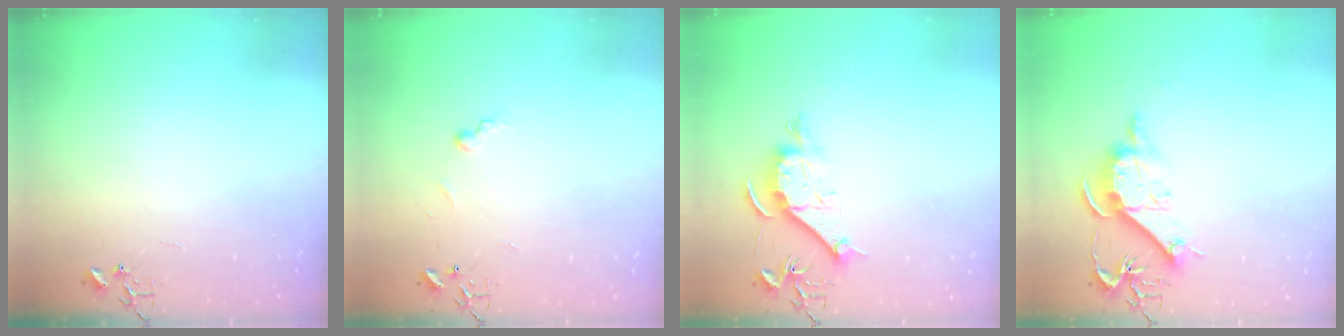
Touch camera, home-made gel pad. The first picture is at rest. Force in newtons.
{"total": 5.6, "press": 5.6, "slide": 0.5}
{"total": 10.4, "press": 10.4, "slide": 0.9}
{"total": 11.7, "press": 11.7, "slide": 0.6}